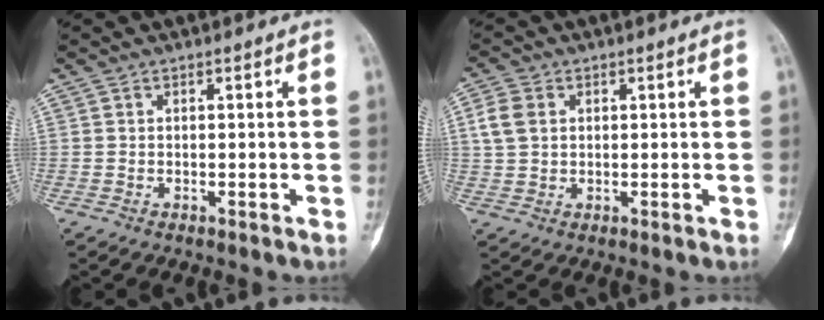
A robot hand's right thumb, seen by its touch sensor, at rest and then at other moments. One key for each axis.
{"total": 5.2, "fx": 1.4, "fy": 3.9, "fz": 3.2, "tx": -0.064, "ty": 0.005, "tz": 0.028}